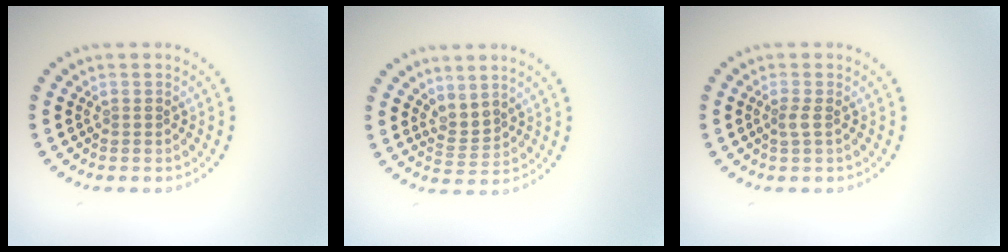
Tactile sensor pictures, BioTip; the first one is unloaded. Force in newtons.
{"total": 1.8, "press": 1.3, "slide": 1.3}
{"total": 1.0, "press": 0.7, "slide": 0.8}